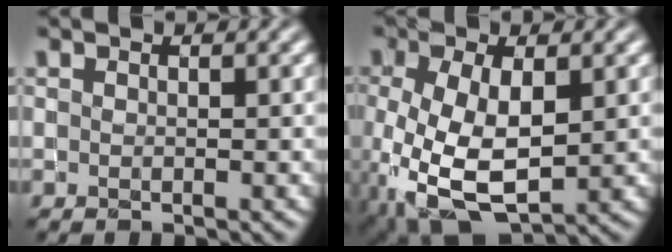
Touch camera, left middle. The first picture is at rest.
{"total": 9.1, "force": [-1.6, 5.0, 7.4], "torque": [-0.181, -0.020, -0.022]}